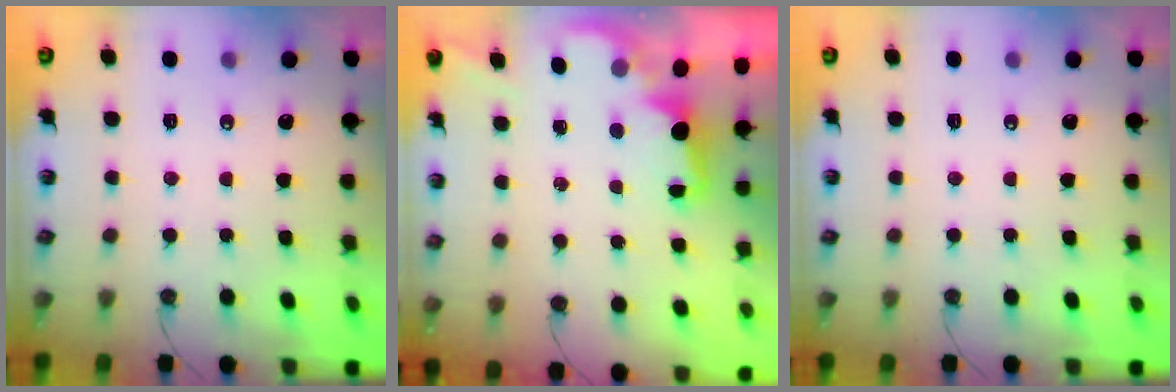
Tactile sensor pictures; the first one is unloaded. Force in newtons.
{"total": 1.9, "press": 1.7, "slide": 0.8}
{"total": 0.0}